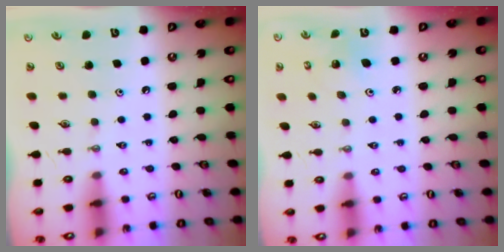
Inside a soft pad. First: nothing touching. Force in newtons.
{"total": 3.0, "press": 3.0, "slide": 0.2}